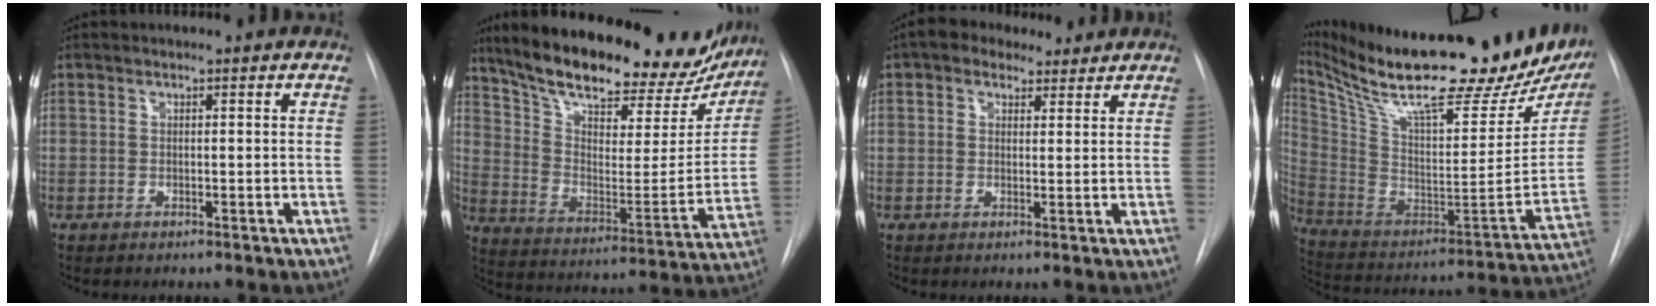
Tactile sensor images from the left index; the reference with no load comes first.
{"total": 29.4, "force": [24.4, 9.6, 13.4], "torque": [-0.217, -0.017, 0.339]}
{"total": 6.6, "force": [4.9, 3.6, 2.4], "torque": [-0.032, 0.028, 0.077]}
{"total": 34.4, "force": [27.9, 6.3, 19.0], "torque": [-0.341, -0.071, 0.401]}